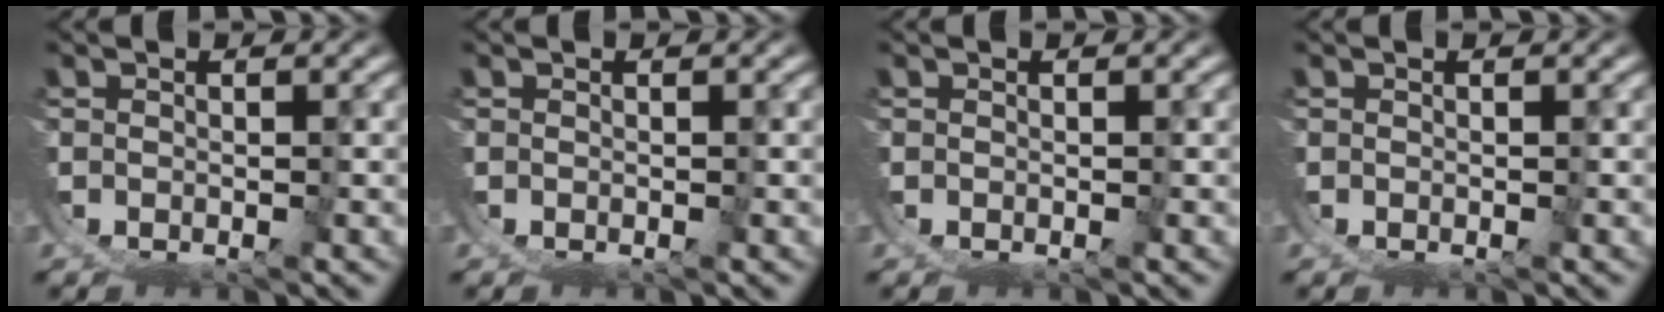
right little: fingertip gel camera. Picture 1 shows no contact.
{"total": 0.0}
{"total": 0.0}
{"total": 0.0}